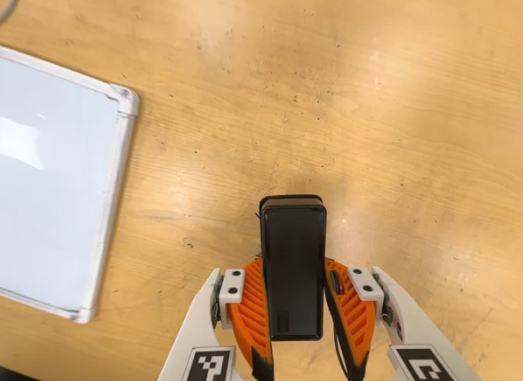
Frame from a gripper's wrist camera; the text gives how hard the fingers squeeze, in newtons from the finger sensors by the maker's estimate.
{"total": 4.1, "left": 2.8, "right": 5.5}